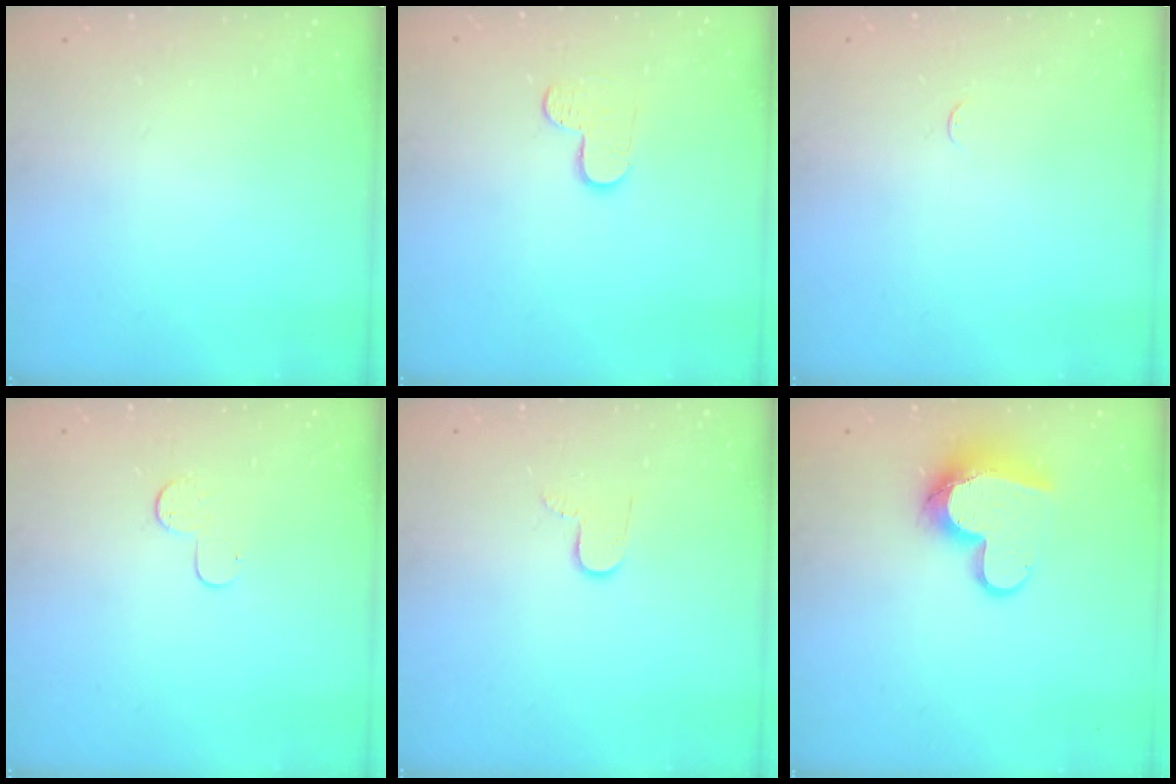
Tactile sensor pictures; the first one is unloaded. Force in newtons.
{"total": 4.8, "press": 4.8, "slide": 0.2}
{"total": 2.9, "press": 2.8, "slide": 0.4}
{"total": 4.8, "press": 4.8, "slide": 0.3}
{"total": 5.8, "press": 5.8, "slide": 0.6}
{"total": 12.9, "press": 12.8, "slide": 1.3}